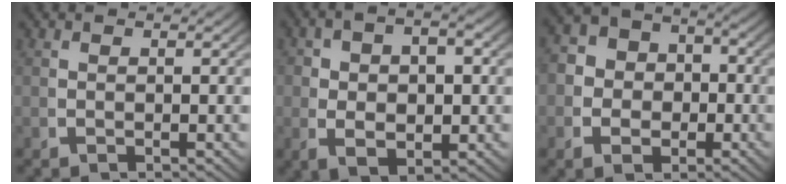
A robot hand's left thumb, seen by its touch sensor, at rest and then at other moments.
{"total": 5.2, "force": [-0.3, 3.3, 4.1], "torque": [-0.074, -0.020, 0.012]}
{"total": 7.5, "force": [-0.6, 6.3, 4.1], "torque": [-0.074, -0.013, -0.012]}